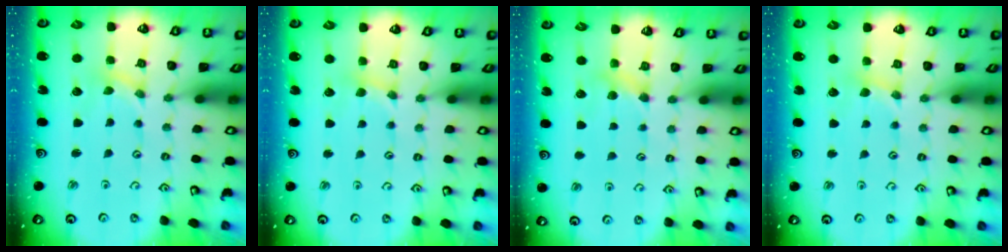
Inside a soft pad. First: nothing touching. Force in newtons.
{"total": 2.1, "press": 2.0, "slide": 0.3}
{"total": 3.4, "press": 3.4, "slide": 0.4}
{"total": 2.1, "press": 2.0, "slide": 0.3}